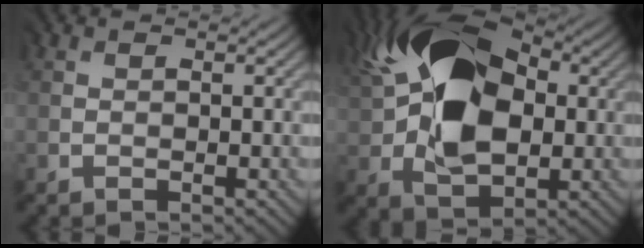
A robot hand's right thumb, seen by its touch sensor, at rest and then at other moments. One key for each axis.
{"total": 15.5, "fx": 2.8, "fy": 10.1, "fz": 11.4, "tx": -0.219, "ty": 0.026, "tz": 0.036}